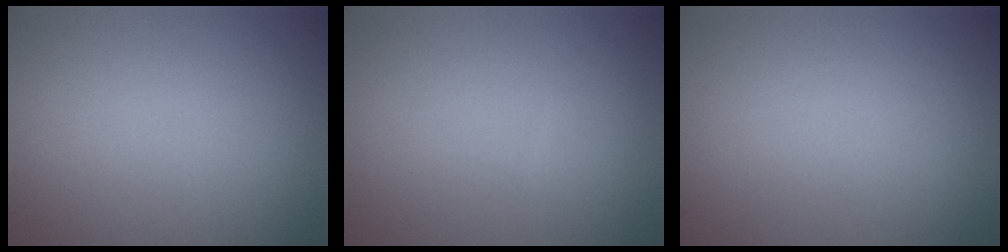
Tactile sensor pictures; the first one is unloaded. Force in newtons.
{"total": 0.0}
{"total": 0.0}